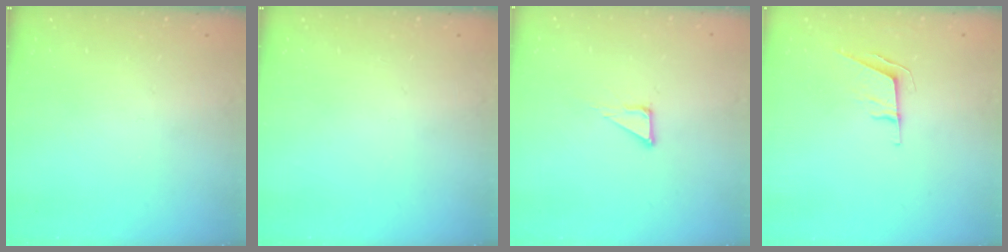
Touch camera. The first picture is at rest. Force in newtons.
{"total": 0.0}
{"total": 1.9, "press": 1.9, "slide": 0.1}
{"total": 5.8, "press": 5.2, "slide": 2.6}